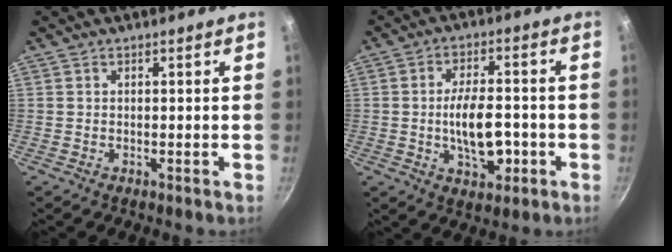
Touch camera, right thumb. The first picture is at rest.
{"total": 10.4, "force": [-2.2, 5.3, 8.7], "torque": [-0.123, 0.014, -0.032]}